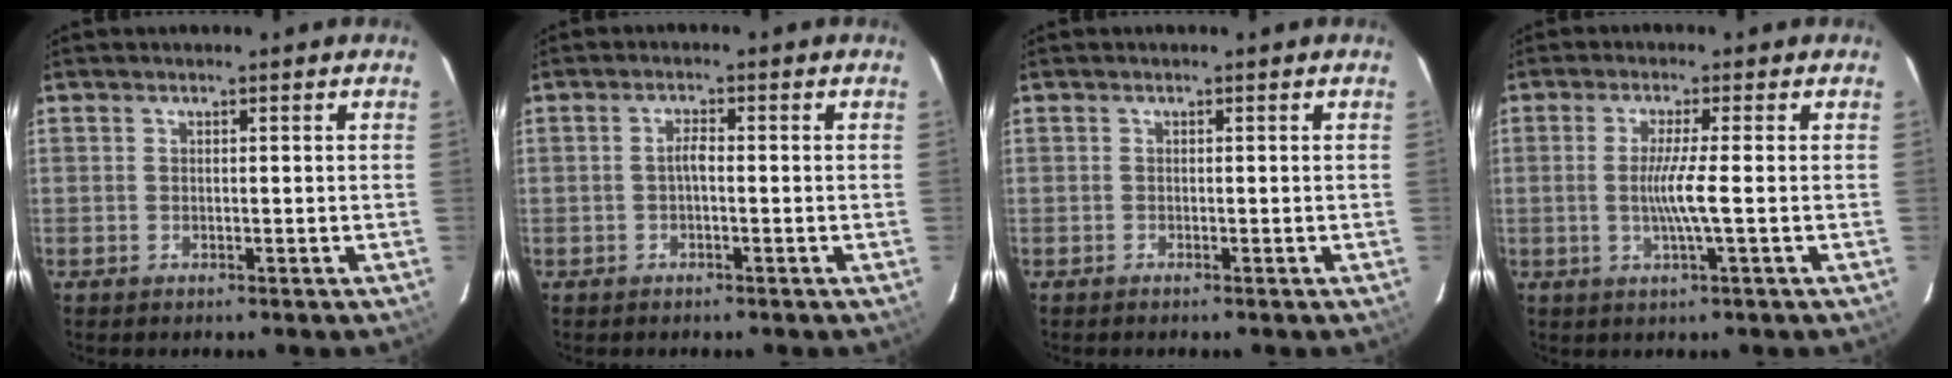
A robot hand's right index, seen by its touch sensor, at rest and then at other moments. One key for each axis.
{"total": 1.7, "fx": -0.4, "fy": 0.4, "fz": 1.5, "tx": -0.030, "ty": 0.007, "tz": -0.008}
{"total": 0.0}
{"total": 4.9, "fx": -0.6, "fy": -1.0, "fz": 4.7, "tx": -0.087, "ty": -0.010, "tz": -0.013}